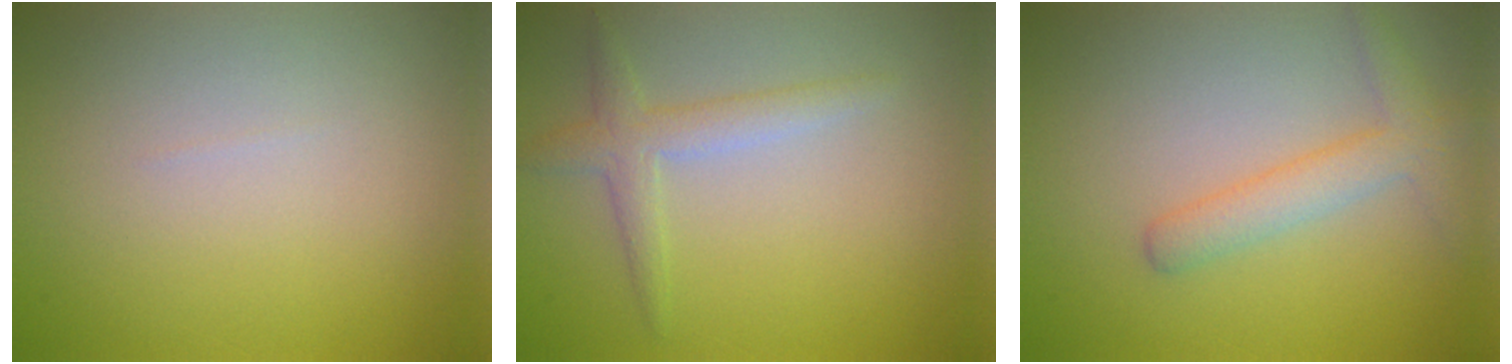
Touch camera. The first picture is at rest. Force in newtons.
{"total": 2.4, "press": 2.4, "slide": 0.1}
{"total": 2.9, "press": 2.9, "slide": 0.2}